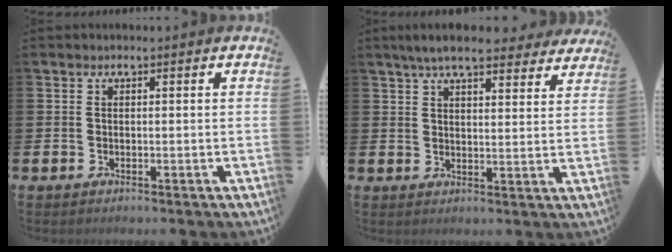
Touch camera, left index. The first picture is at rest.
{"total": 7.0, "force": [6.3, 1.3, 2.7], "torque": [-0.058, -0.022, 0.110]}